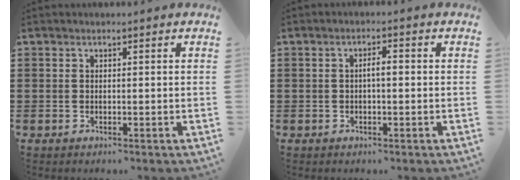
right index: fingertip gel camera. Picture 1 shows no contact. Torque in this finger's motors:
{"motor_torque": [0.46, -0.37, 0.09, 0.05]}